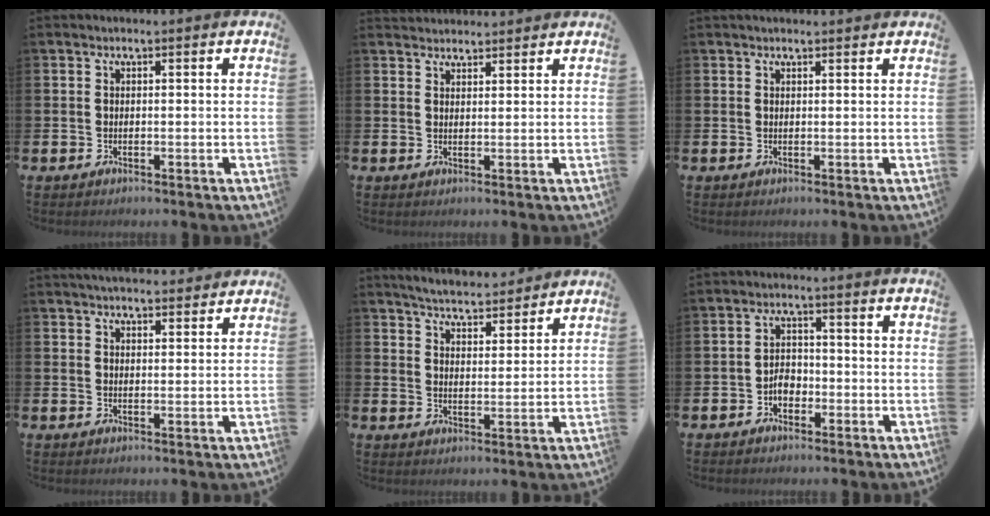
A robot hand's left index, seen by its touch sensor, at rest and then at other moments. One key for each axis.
{"total": 2.4, "fx": 2.3, "fy": 0.6, "fz": -0.1, "tx": 0.000, "ty": -0.006, "tz": 0.043}
{"total": 0.9, "fx": 0.8, "fy": 0.2, "fz": 0.2, "tx": 0.007, "ty": -0.001, "tz": 0.013}
{"total": 3.8, "fx": 3.7, "fy": 0.6, "fz": 0.4, "tx": -0.006, "ty": -0.018, "tz": 0.067}
{"total": 5.3, "fx": 5.2, "fy": 0.6, "fz": 0.7, "tx": -0.029, "ty": -0.031, "tz": 0.092}
{"total": 2.6, "fx": -1.3, "fy": 1.8, "fz": 1.3, "tx": -0.022, "ty": 0.004, "tz": -0.029}